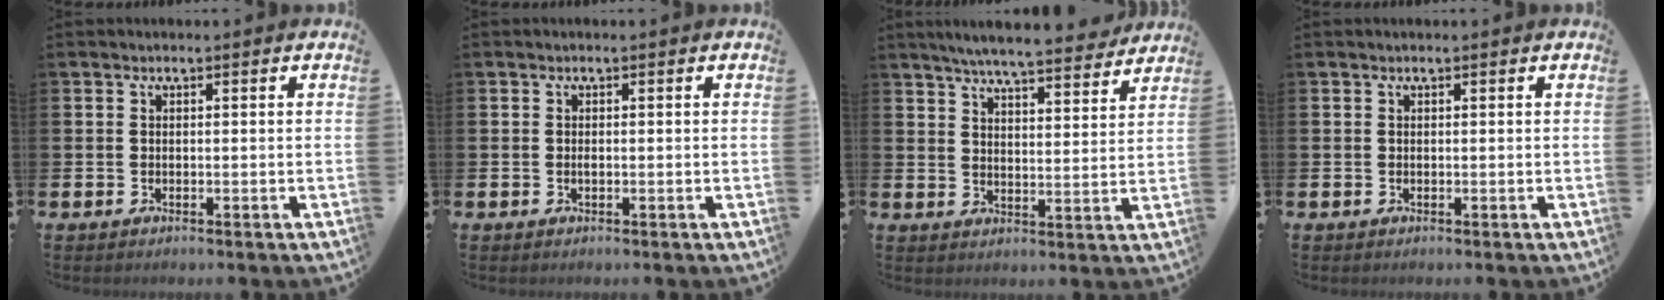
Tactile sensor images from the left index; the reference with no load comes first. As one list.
[{"total": 0.5, "force": [0.0, 0.2, 0.5], "torque": [-0.015, 0.002, 0.001]}, {"total": 6.8, "force": [6.5, 0.4, 1.9], "torque": [-0.037, -0.046, 0.110]}, {"total": 0.0}]